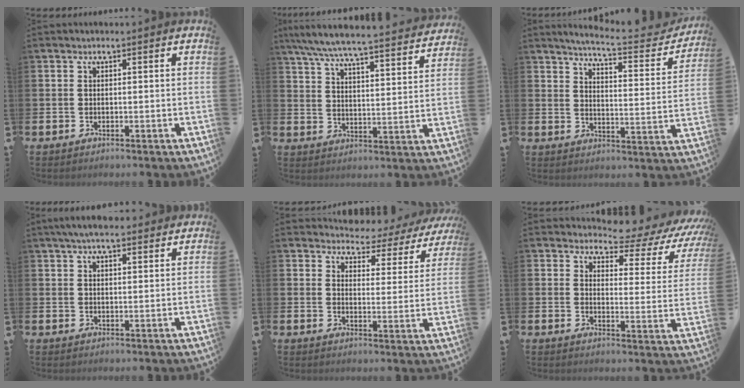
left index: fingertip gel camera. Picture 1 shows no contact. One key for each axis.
{"total": 7.2, "fx": 6.7, "fy": 0.3, "fz": 2.5, "tx": -0.075, "ty": -0.052, "tz": 0.115}
{"total": 5.7, "fx": 5.4, "fy": 0.1, "fz": 1.8, "tx": -0.040, "ty": -0.049, "tz": 0.083}
{"total": 4.7, "fx": 4.2, "fy": 1.1, "fz": 1.8, "tx": -0.039, "ty": -0.010, "tz": 0.076}
{"total": 3.2, "fx": 2.9, "fy": 1.3, "fz": 0.1, "tx": -0.014, "ty": -0.037, "tz": 0.040}
{"total": 4.9, "fx": 4.2, "fy": 2.0, "fz": 1.6, "tx": -0.031, "ty": -0.043, "tz": 0.061}